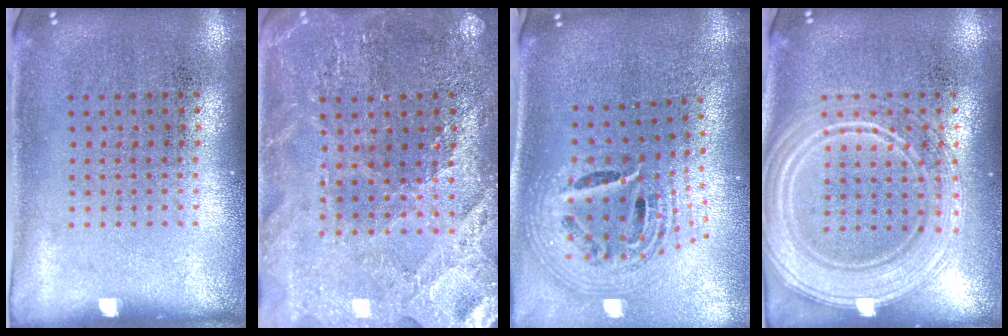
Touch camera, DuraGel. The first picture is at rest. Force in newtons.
{"total": 2.6, "press": 2.6, "slide": 0.4}
{"total": 2.7, "press": 1.9, "slide": 1.9}
{"total": 3.8, "press": 3.7, "slide": 0.6}